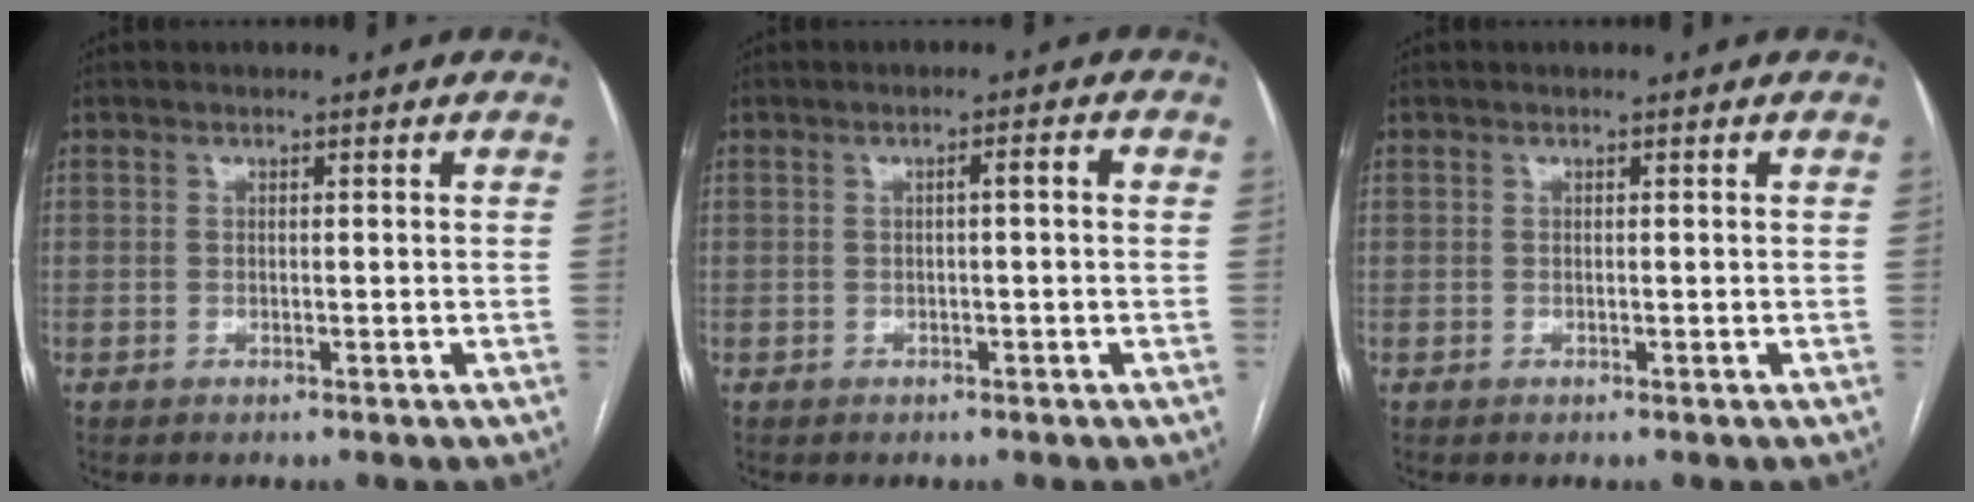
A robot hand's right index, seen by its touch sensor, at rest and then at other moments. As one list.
[{"total": 2.1, "force": [0.2, 0.2, 2.1], "torque": [-0.030, 0.008, 0.005]}, {"total": 0.0}]